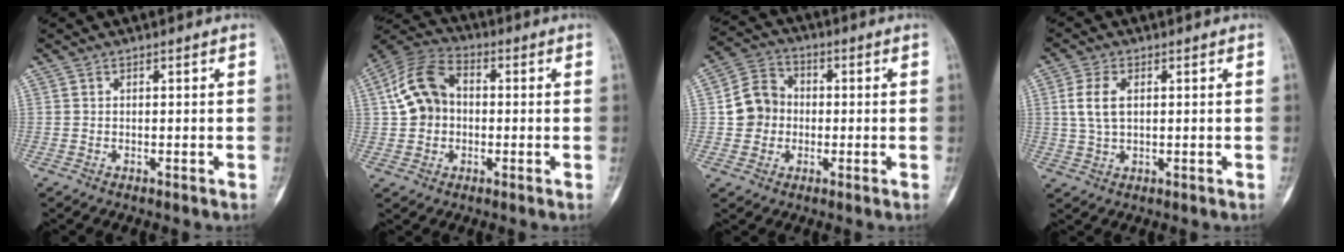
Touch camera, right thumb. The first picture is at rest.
{"total": 10.6, "force": [0.6, 8.1, 6.9], "torque": [-0.121, 0.028, -0.001]}
{"total": 8.1, "force": [-0.5, 7.3, 3.3], "torque": [-0.033, 0.020, -0.020]}
{"total": 5.7, "force": [1.1, 3.2, 4.5], "torque": [-0.094, 0.002, 0.021]}